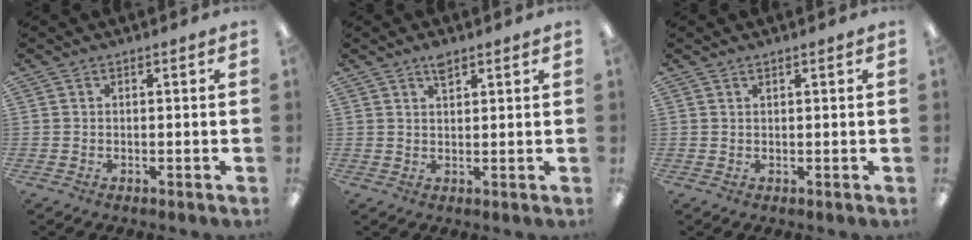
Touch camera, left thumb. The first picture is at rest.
{"total": 3.1, "force": [2.2, 1.2, 1.7], "torque": [-0.024, -0.006, 0.037]}
{"total": 0.8, "force": [0.7, 0.1, 0.5], "torque": [-0.010, 0.000, 0.012]}